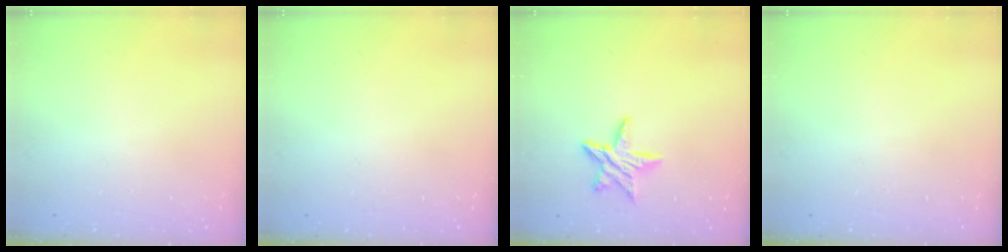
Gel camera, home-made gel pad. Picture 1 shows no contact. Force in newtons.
{"total": 0.0}
{"total": 10.6, "press": 10.6, "slide": 0.7}
{"total": 0.0}